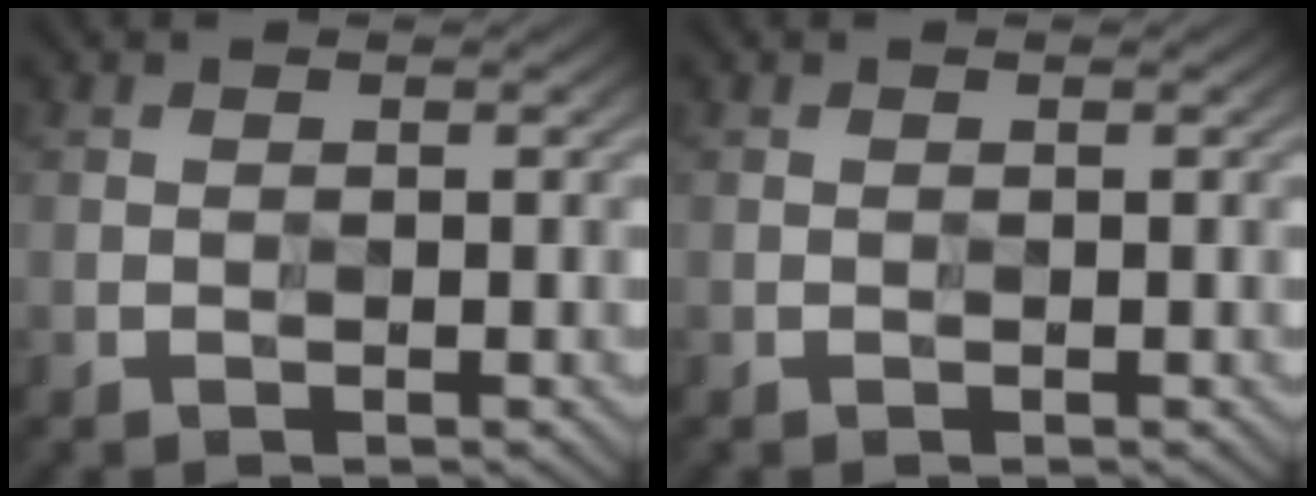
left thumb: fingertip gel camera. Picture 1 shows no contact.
{"total": 0.0}